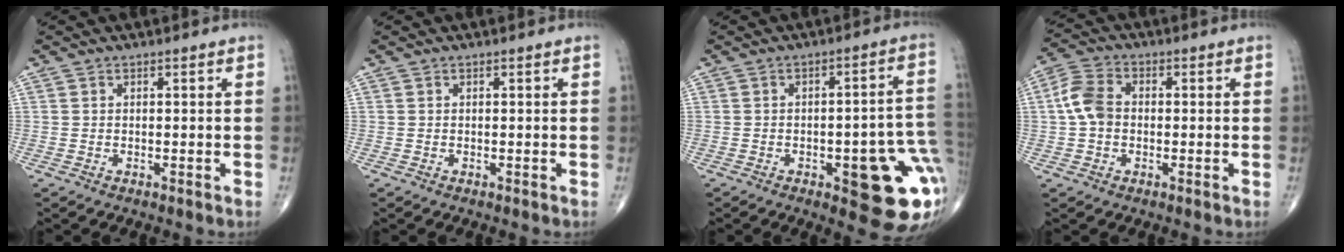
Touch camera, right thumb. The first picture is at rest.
{"total": 0.0}
{"total": 16.9, "force": [-4.5, 5.5, 15.3], "torque": [-0.140, 0.027, -0.036]}
{"total": 6.7, "force": [0.0, 4.9, 4.7], "torque": [-0.093, 0.022, -0.009]}